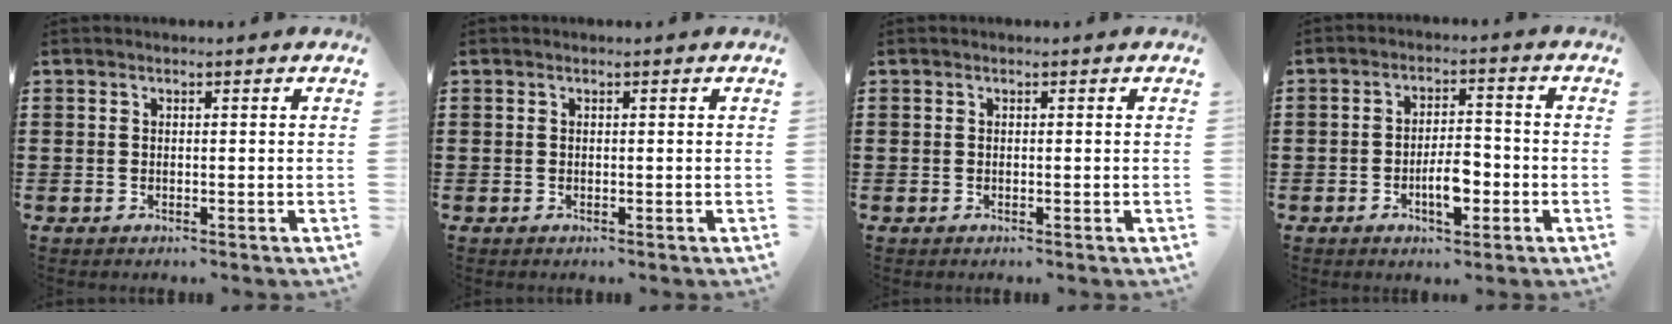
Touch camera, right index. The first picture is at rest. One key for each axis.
{"total": 0.0}
{"total": 0.0}
{"total": 5.8, "fx": -2.2, "fy": 2.3, "fz": 4.8, "tx": -0.094, "ty": 0.004, "tz": -0.042}